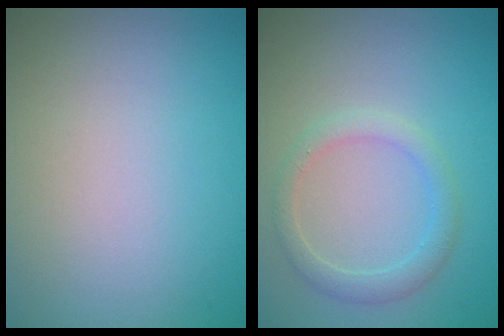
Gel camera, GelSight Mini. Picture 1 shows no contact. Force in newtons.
{"total": 2.2, "press": 2.2, "slide": 0.1}